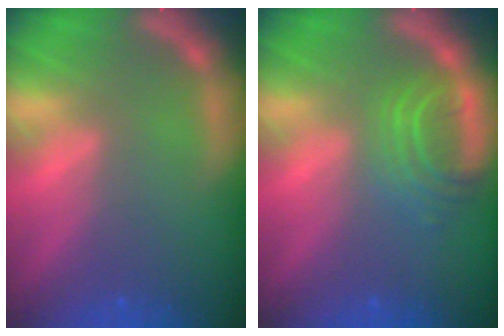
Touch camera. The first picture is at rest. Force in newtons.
{"total": 4.5}